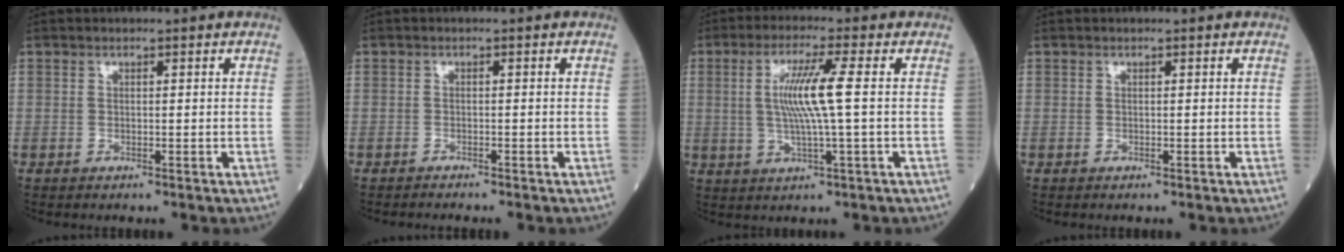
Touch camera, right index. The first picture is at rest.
{"total": 1.1, "force": [-1.1, -0.1, 0.1], "torque": [-0.004, -0.001, -0.016]}
{"total": 7.8, "force": [0.8, -0.6, 7.7], "torque": [-0.154, 0.000, 0.014]}
{"total": 0.0}